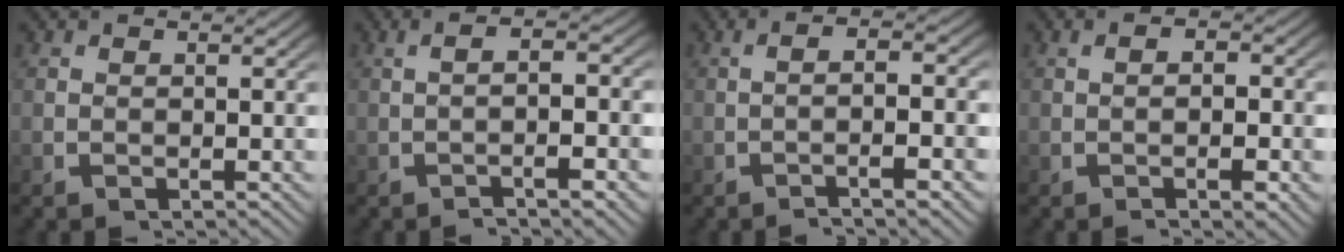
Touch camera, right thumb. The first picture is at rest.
{"total": 3.6, "force": [-0.8, 1.0, 3.3], "torque": [-0.048, 0.014, -0.018]}
{"total": 4.0, "force": [-1.1, 0.9, 3.8], "torque": [-0.058, 0.012, -0.024]}
{"total": 2.6, "force": [-0.7, 1.4, 2.1], "torque": [-0.027, 0.003, -0.015]}